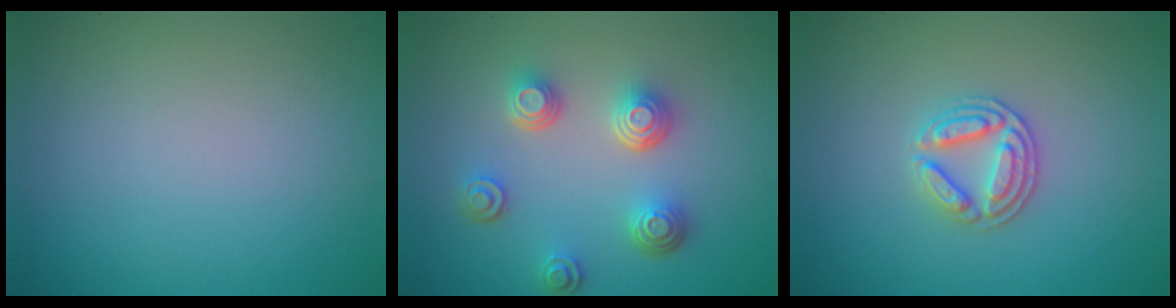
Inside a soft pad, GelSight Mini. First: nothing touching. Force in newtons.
{"total": 4.4, "press": 3.4, "slide": 2.8}
{"total": 3.1, "press": 2.9, "slide": 1.1}